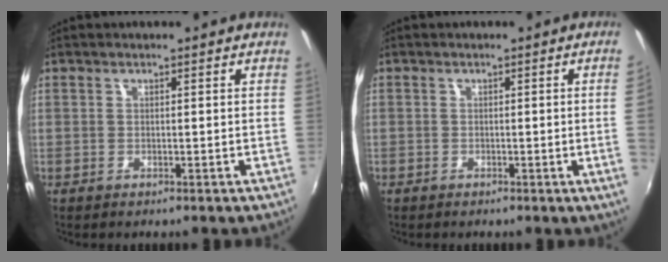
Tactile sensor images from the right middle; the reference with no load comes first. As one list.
[{"total": 2.3, "force": [-0.1, -1.4, 1.8], "torque": [-0.027, -0.013, 0.003]}]